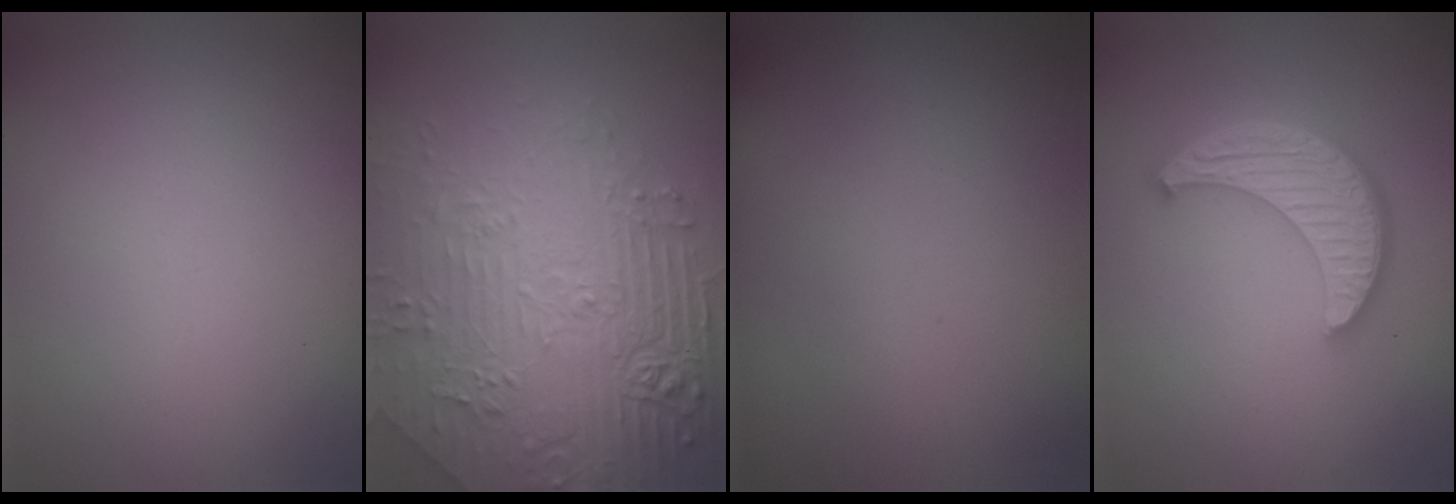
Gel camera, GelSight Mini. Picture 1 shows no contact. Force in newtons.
{"total": 7.6, "press": 5.9, "slide": 4.7}
{"total": 0.0}
{"total": 5.7, "press": 4.3, "slide": 3.7}